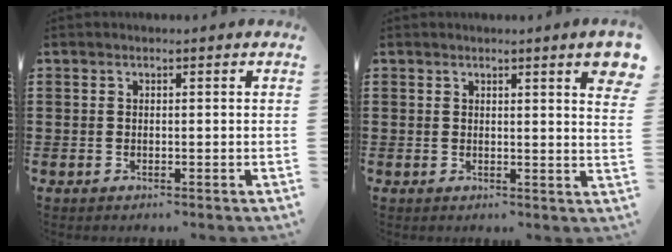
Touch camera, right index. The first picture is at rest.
{"total": 3.3, "force": [1.9, 0.0, 2.7], "torque": [-0.046, -0.004, 0.031]}